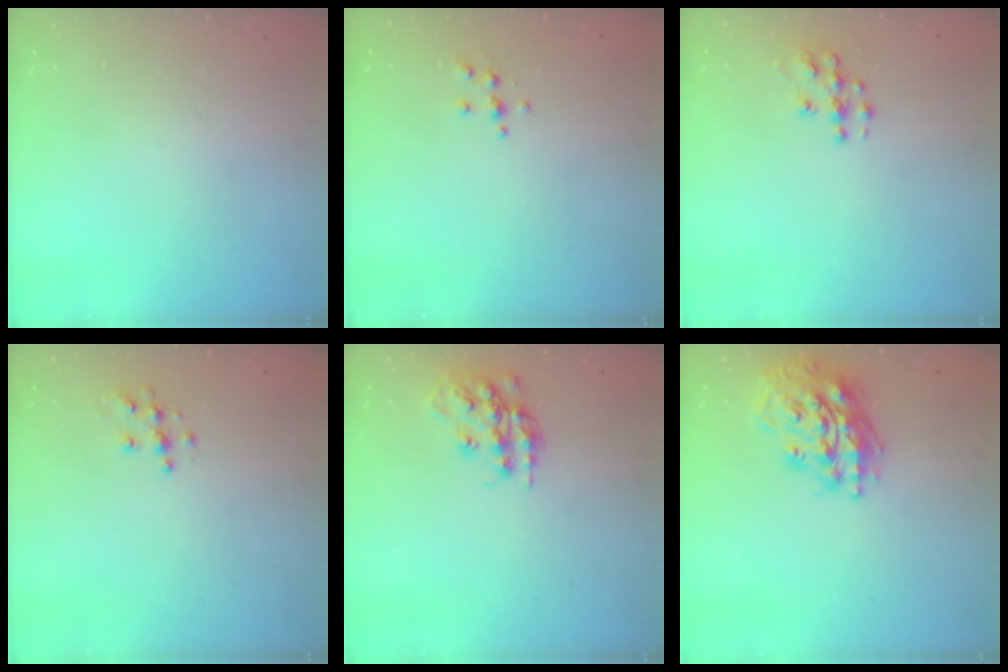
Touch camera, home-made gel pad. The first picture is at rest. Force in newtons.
{"total": 4.4, "press": 4.4, "slide": 0.4}
{"total": 8.2, "press": 8.2, "slide": 0.4}
{"total": 6.4, "press": 6.4, "slide": 0.2}
{"total": 14.9, "press": 14.8, "slide": 0.8}
{"total": 18.0, "press": 17.9, "slide": 2.1}